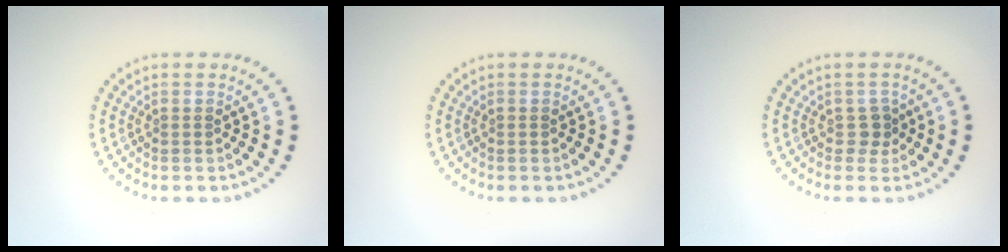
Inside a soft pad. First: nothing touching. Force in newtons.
{"total": 0.0}
{"total": 1.2, "press": 1.0, "slide": 0.8}